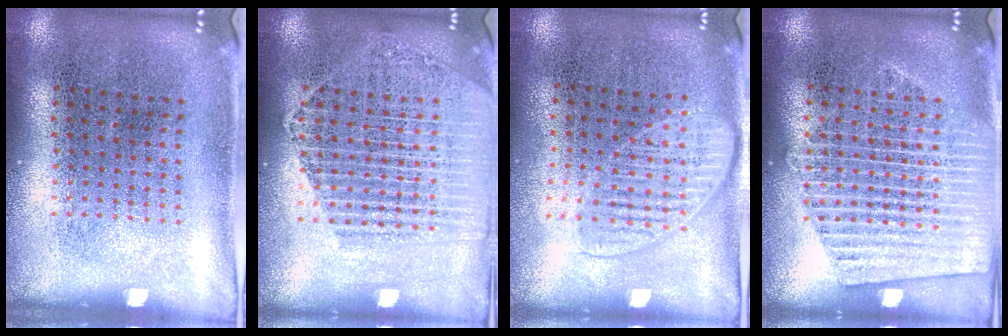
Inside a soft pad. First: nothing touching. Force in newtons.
{"total": 1.8, "press": 1.7, "slide": 0.6}
{"total": 1.4, "press": 1.3, "slide": 0.6}
{"total": 1.6, "press": 1.6, "slide": 0.2}